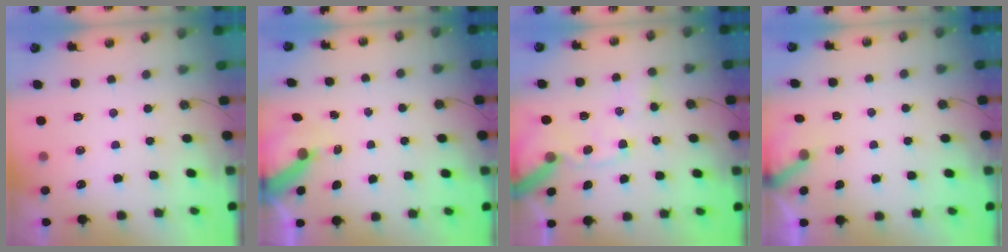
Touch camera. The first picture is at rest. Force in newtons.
{"total": 7.0, "press": 7.0, "slide": 0.7}
{"total": 13.5, "press": 13.4, "slide": 1.9}
{"total": 3.4, "press": 3.4, "slide": 0.3}